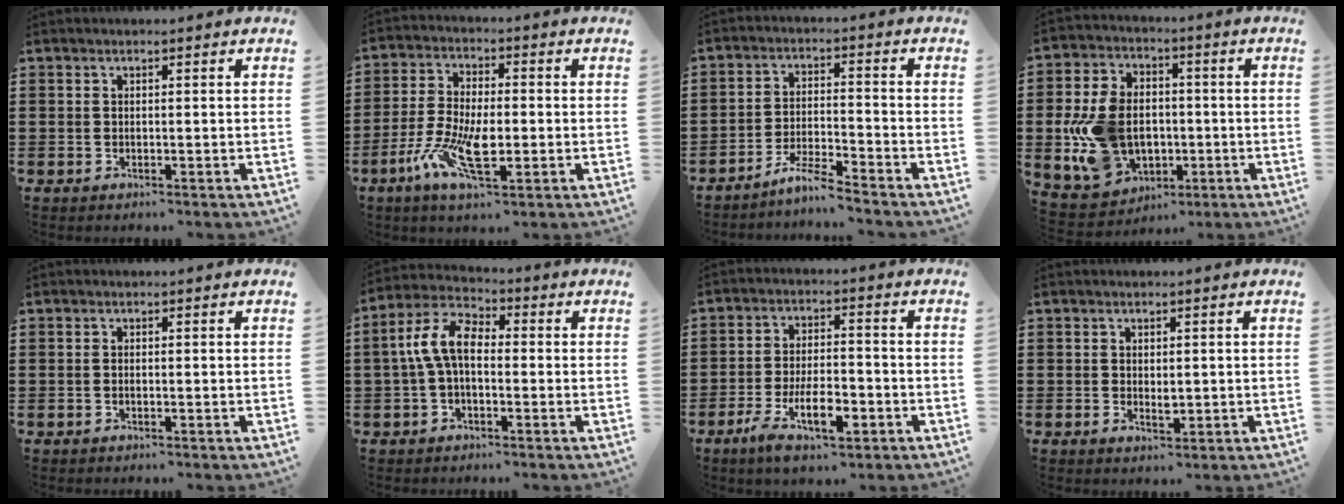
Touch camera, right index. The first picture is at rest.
{"total": 9.6, "force": [-3.1, 3.7, 8.4], "torque": [-0.188, -0.015, -0.057]}
{"total": 4.8, "force": [-4.5, -0.3, 1.7], "torque": [-0.046, -0.006, -0.090]}
{"total": 12.6, "force": [-1.0, 9.4, 8.3], "torque": [-0.212, 0.015, -0.013]}
{"total": 0.6, "force": [-0.1, 0.2, 0.6], "torque": [-0.013, -0.002, -0.002]}
{"total": 7.5, "force": [-0.3, 4.0, 6.3], "torque": [-0.152, 0.003, -0.014]}
{"total": 9.0, "force": [-4.1, 3.8, 7.1], "torque": [-0.131, 0.000, -0.075]}
{"total": 1.3, "force": [0.1, 0.8, 1.0], "torque": [-0.010, 0.002, 0.000]}